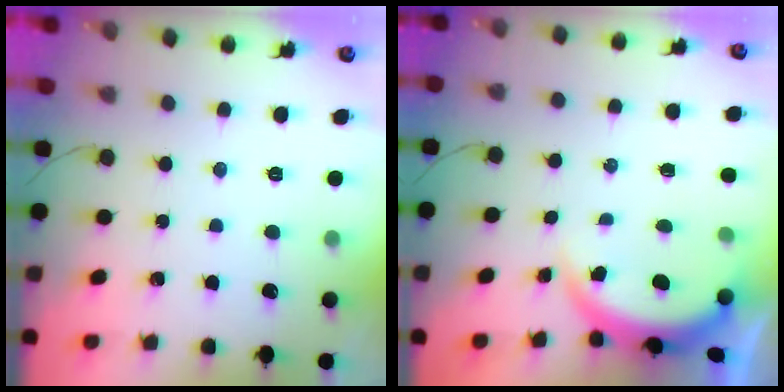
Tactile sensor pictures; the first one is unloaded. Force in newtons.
{"total": 4.0, "press": 3.7, "slide": 1.5}